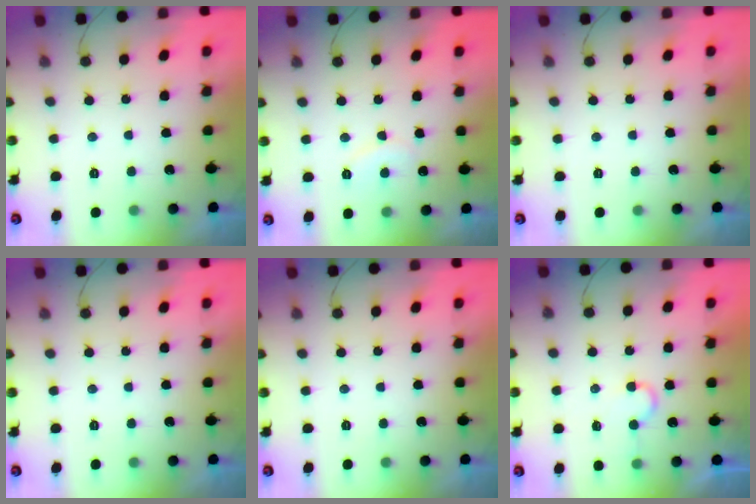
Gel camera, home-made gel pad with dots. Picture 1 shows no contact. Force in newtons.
{"total": 6.9, "press": 6.9, "slide": 0.6}
{"total": 0.0}
{"total": 0.0}
{"total": 0.0}
{"total": 4.6, "press": 4.5, "slide": 0.5}